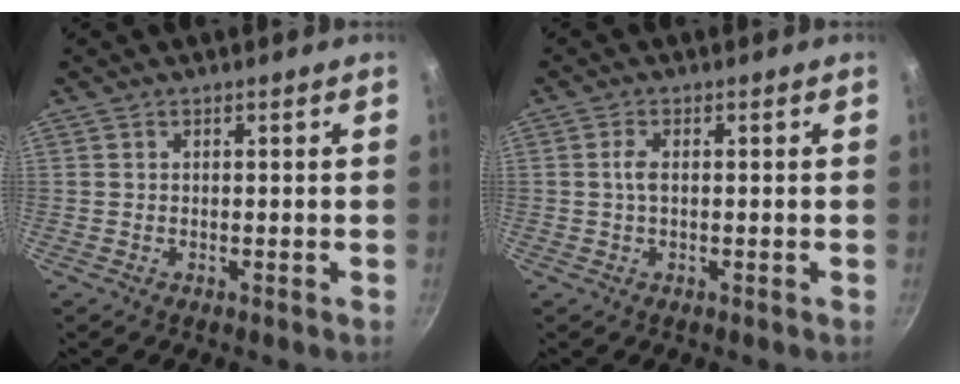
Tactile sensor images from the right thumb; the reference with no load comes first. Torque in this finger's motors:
{"motor_torque": [-0.56, 0.44, 0.20, -0.39, 0.07]}